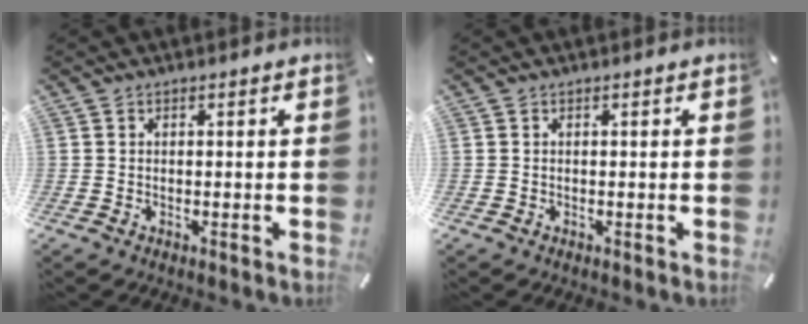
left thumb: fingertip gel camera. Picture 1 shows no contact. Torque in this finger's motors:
{"motor_torque": [0.00, 0.00, 0.00, 0.00, 0.00]}